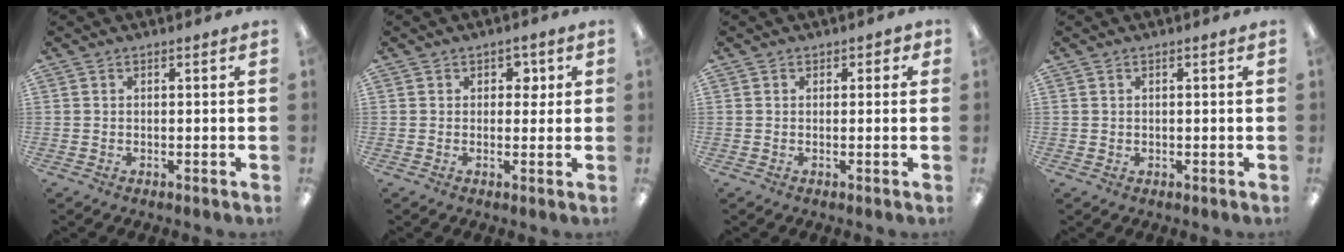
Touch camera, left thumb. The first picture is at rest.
{"total": 3.1, "force": [1.1, 2.3, 1.8], "torque": [-0.014, -0.001, 0.012]}
{"total": 1.3, "force": [0.2, 1.1, 0.7], "torque": [-0.005, 0.003, 0.001]}
{"total": 0.8, "force": [0.3, 0.7, -0.1], "torque": [0.000, 0.006, 0.003]}